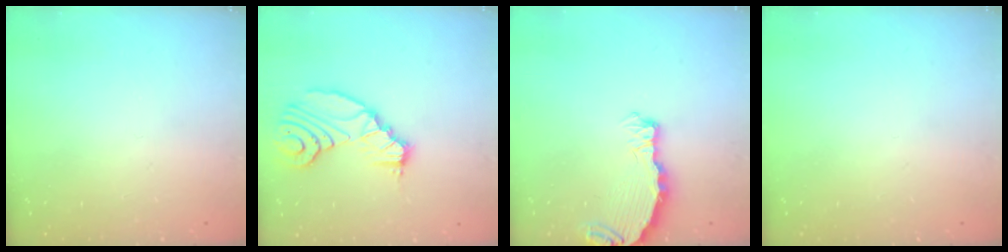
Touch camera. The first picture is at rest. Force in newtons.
{"total": 13.6, "press": 12.8, "slide": 4.4}
{"total": 6.9, "press": 6.9, "slide": 0.6}
{"total": 0.0}